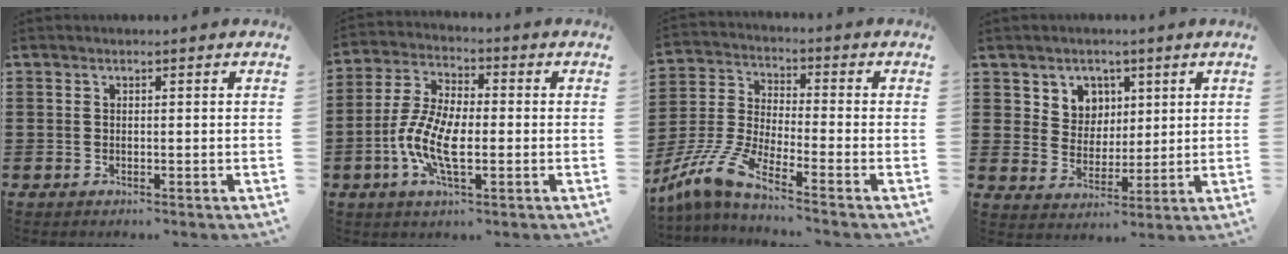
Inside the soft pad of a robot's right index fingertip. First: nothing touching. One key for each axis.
{"total": 9.5, "fx": -2.6, "fy": 3.8, "fz": 8.3, "tx": -0.202, "ty": -0.017, "tz": -0.056}
{"total": 7.5, "fx": -6.1, "fy": 0.6, "fz": 4.4, "tx": -0.120, "ty": -0.014, "tz": -0.129}
{"total": 5.2, "fx": 2.7, "fy": 4.4, "fz": 0.5, "tx": -0.030, "ty": 0.005, "tz": 0.047}